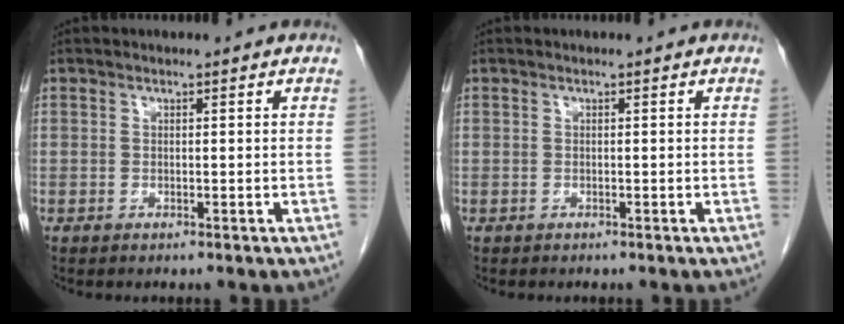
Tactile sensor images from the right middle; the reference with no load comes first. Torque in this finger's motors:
{"motor_torque": [-0.06, -0.08, -0.04, 0.01]}